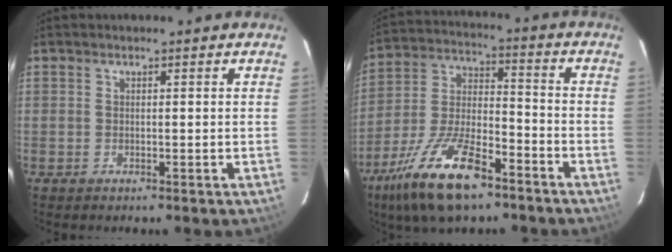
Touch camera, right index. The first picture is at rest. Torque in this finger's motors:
{"motor_torque": [1.11, -1.03, 0.80, 0.21]}